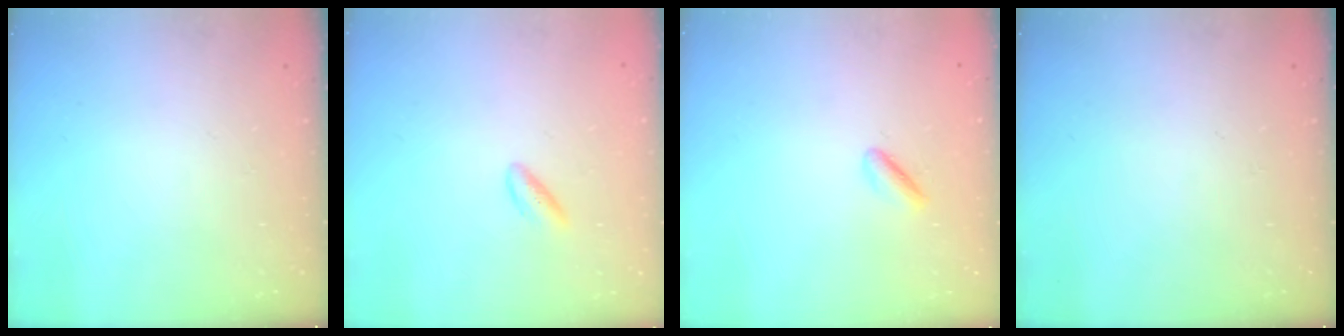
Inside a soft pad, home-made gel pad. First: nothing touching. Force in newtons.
{"total": 2.8, "press": 2.5, "slide": 1.2}
{"total": 1.5, "press": 1.3, "slide": 0.6}
{"total": 0.0}